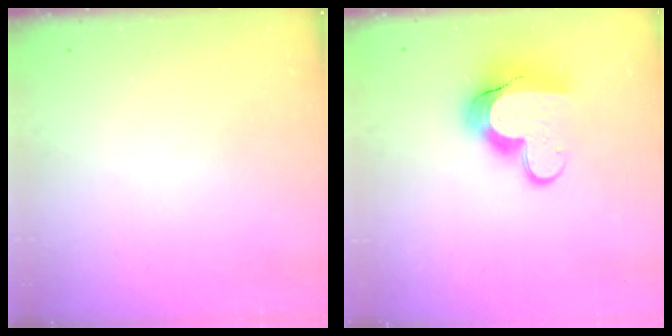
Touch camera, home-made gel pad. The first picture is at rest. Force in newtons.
{"total": 14.0, "press": 13.9, "slide": 0.7}